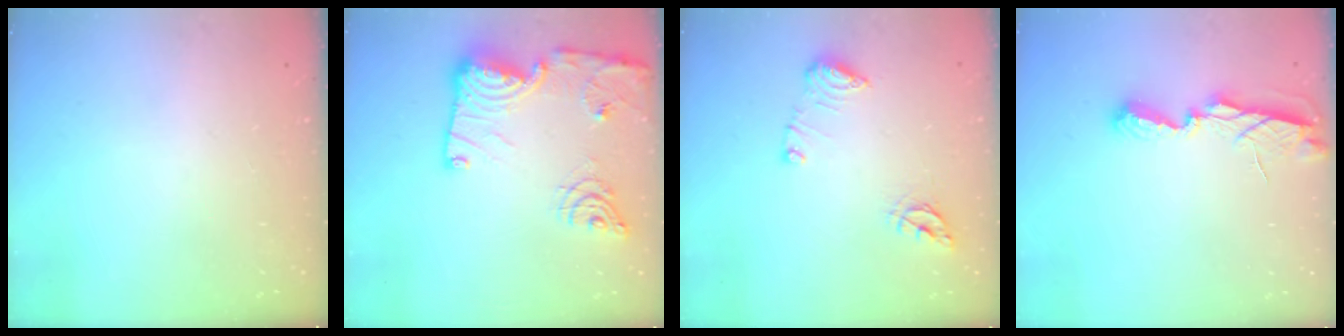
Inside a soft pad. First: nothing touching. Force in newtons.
{"total": 19.2, "press": 19.2, "slide": 1.7}
{"total": 10.0, "press": 9.9, "slide": 1.0}
{"total": 6.6, "press": 6.6, "slide": 0.2}